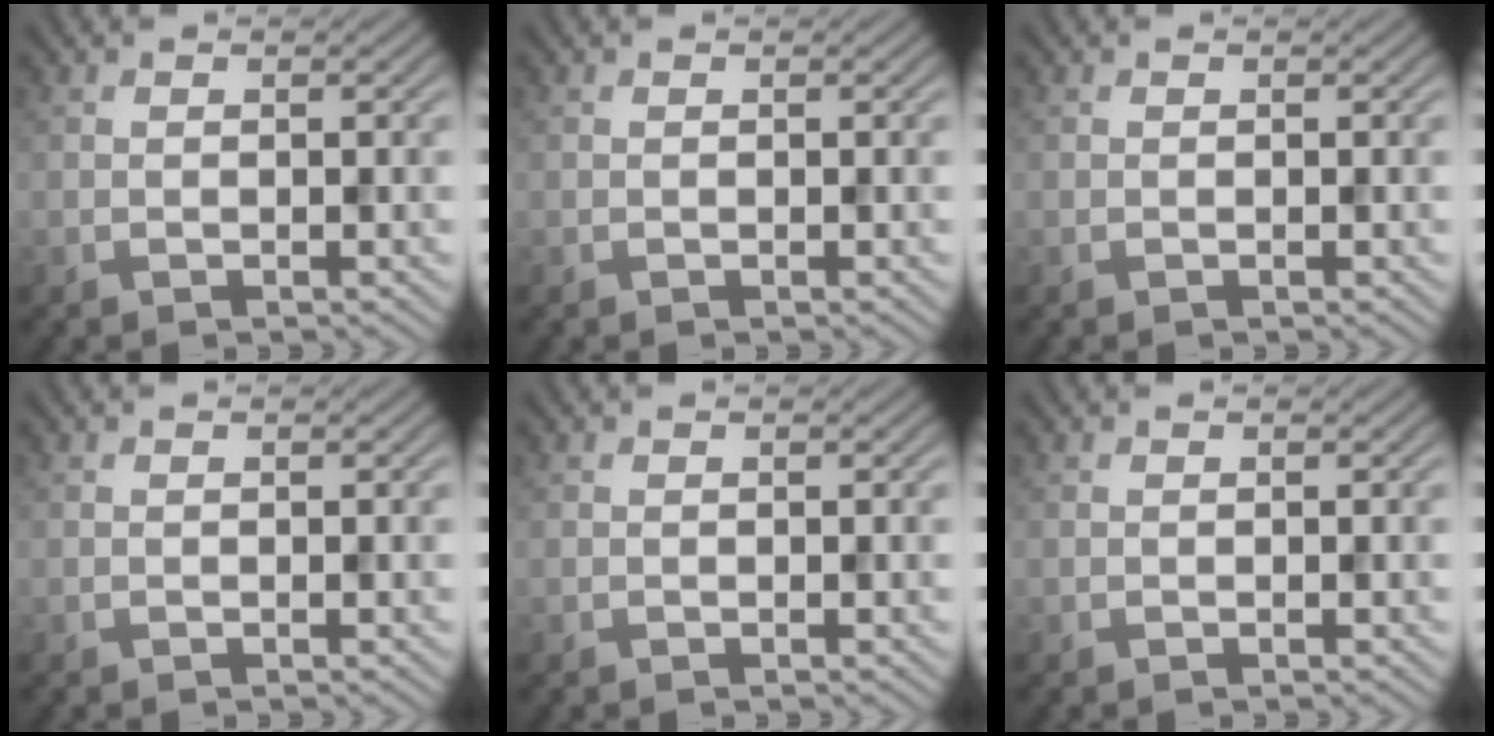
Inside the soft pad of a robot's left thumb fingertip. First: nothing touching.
{"total": 0.0}
{"total": 0.0}
{"total": 0.0}
{"total": 0.0}
{"total": 0.0}